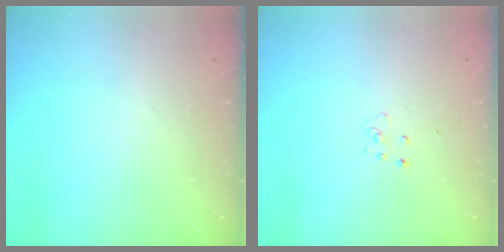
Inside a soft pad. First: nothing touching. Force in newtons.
{"total": 2.6, "press": 2.6, "slide": 0.2}